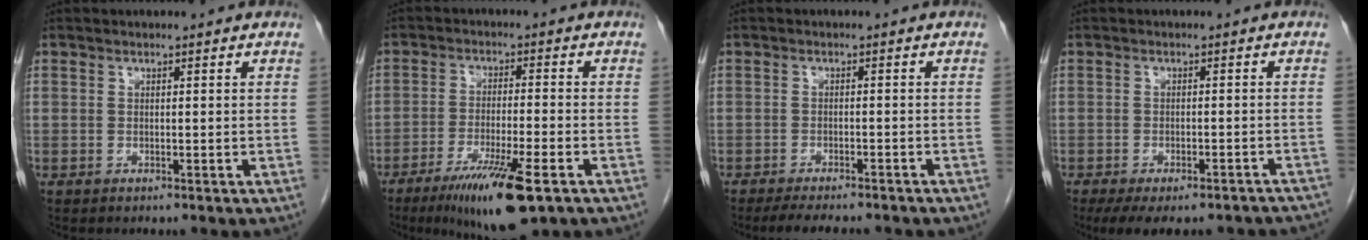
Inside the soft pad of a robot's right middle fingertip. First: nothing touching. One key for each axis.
{"total": 11.7, "fx": -6.7, "fy": 1.1, "fz": 9.5, "tx": -0.167, "ty": -0.030, "tz": -0.108}
{"total": 9.5, "fx": -8.2, "fy": 1.9, "fz": 4.4, "tx": -0.066, "ty": -0.011, "tz": -0.110}
{"total": 15.4, "fx": -12.9, "fy": 4.7, "fz": 7.0, "tx": -0.110, "ty": -0.006, "tz": -0.152}